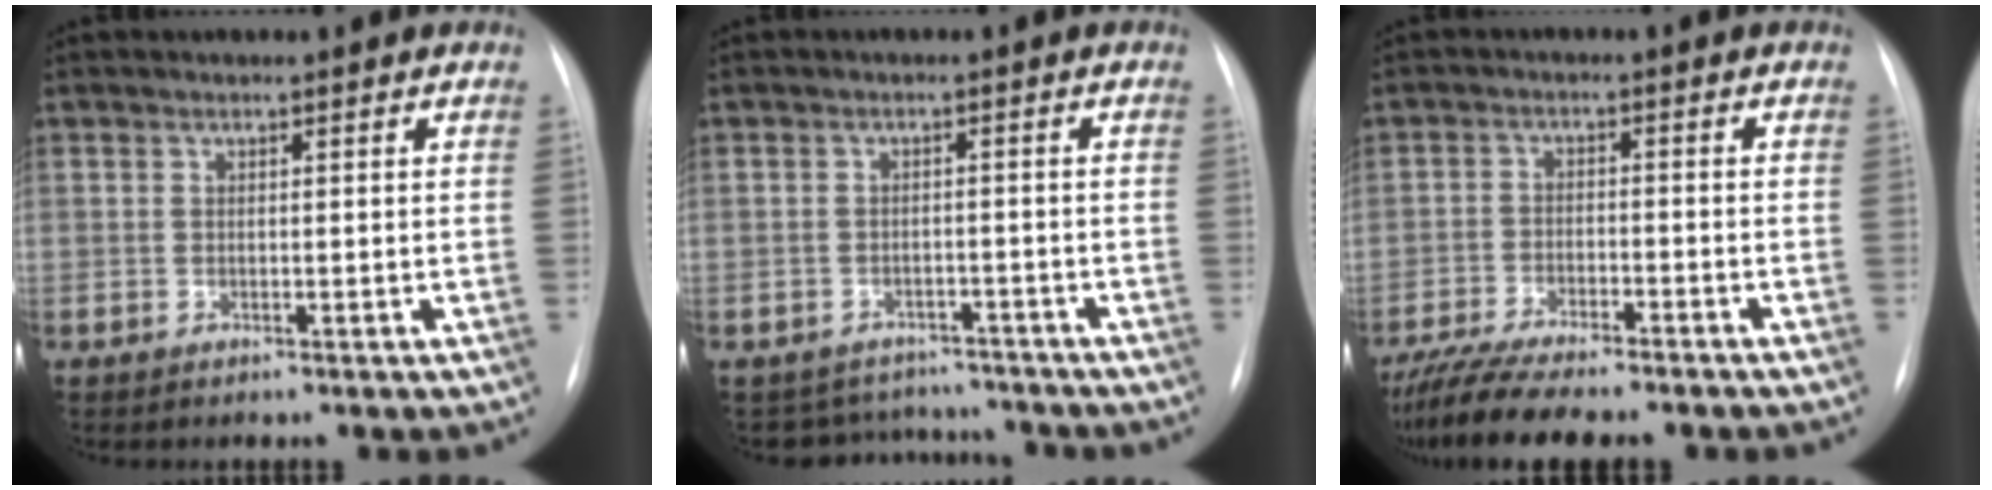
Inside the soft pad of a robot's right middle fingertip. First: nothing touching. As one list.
[{"total": 7.1, "force": [-6.5, 2.9, -0.3], "torque": [0.010, 0.025, -0.080]}, {"total": 12.1, "force": [-10.3, 1.8, 6.1], "torque": [-0.101, -0.017, -0.159]}]